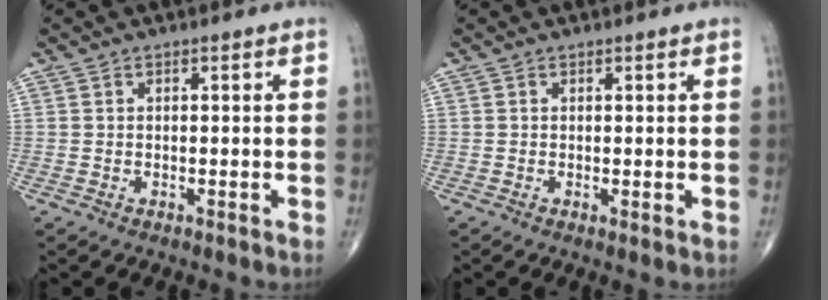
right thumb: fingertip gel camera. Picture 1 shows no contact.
{"total": 0.6, "force": [0.0, 0.1, 0.6], "torque": [-0.013, -0.004, -0.001]}